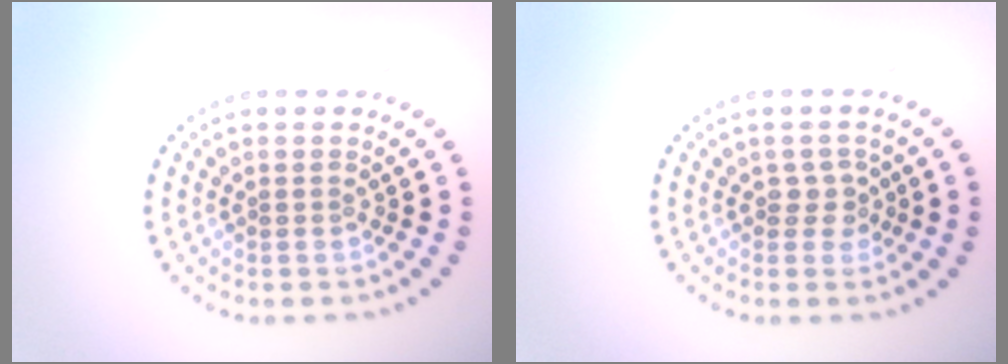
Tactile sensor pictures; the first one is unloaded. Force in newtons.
{"total": 1.5, "press": 1.3, "slide": 0.6}